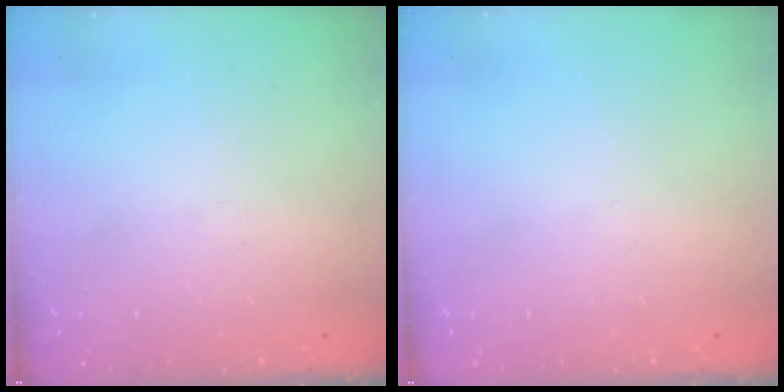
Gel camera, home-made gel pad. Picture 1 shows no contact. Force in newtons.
{"total": 0.0}